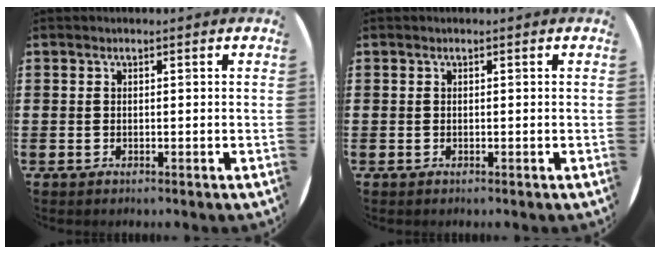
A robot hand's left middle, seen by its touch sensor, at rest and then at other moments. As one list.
[{"total": 0.0}]